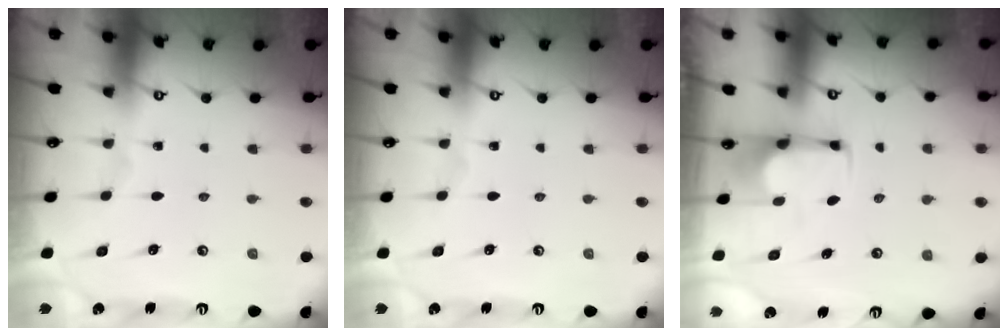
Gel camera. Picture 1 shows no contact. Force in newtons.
{"total": 0.0}
{"total": 2.5, "press": 2.3, "slide": 0.8}